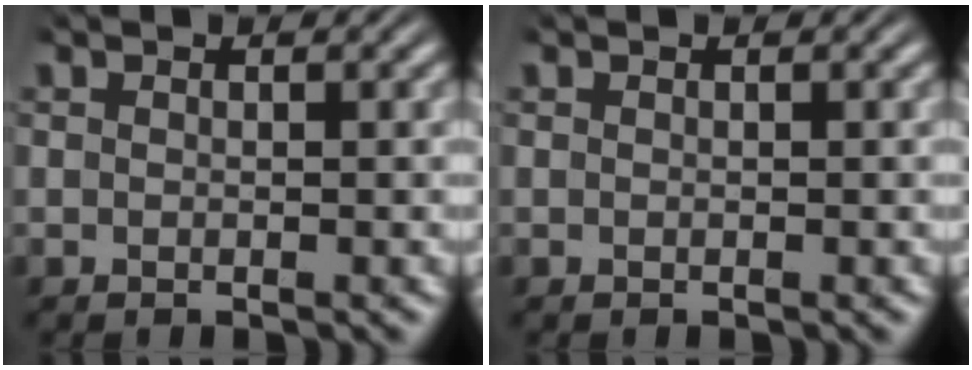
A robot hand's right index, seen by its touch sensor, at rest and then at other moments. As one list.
[{"total": 0.0}]